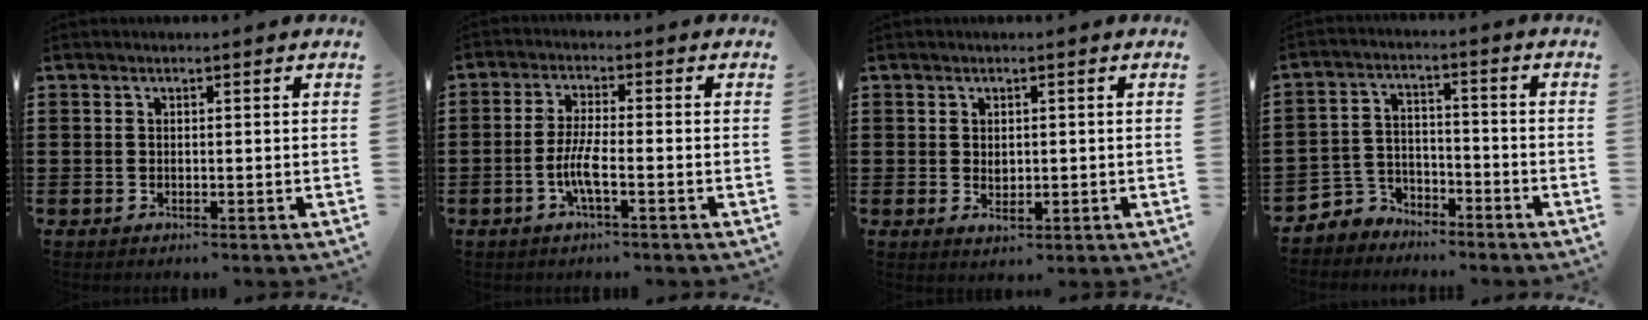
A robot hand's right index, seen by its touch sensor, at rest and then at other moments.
{"total": 4.9, "force": [-1.9, 0.8, 4.5], "torque": [-0.104, -0.008, -0.044]}
{"total": 1.5, "force": [0.3, 1.0, 1.1], "torque": [-0.014, 0.001, 0.003]}
{"total": 4.3, "force": [-3.7, 2.2, 0.1], "torque": [-0.029, -0.001, -0.082]}